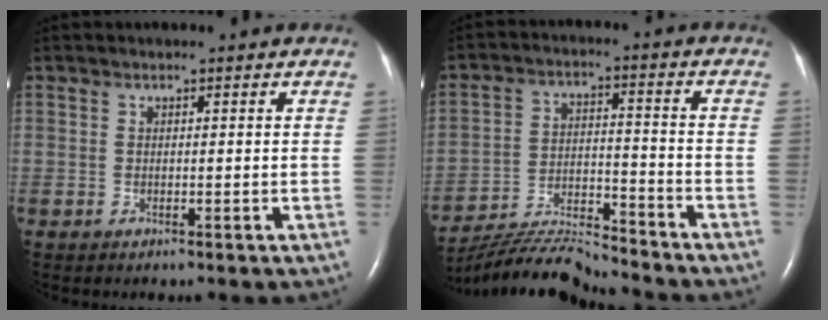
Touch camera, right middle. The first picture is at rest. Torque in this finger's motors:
{"motor_torque": [0.98, -1.16, 0.11, 0.09]}